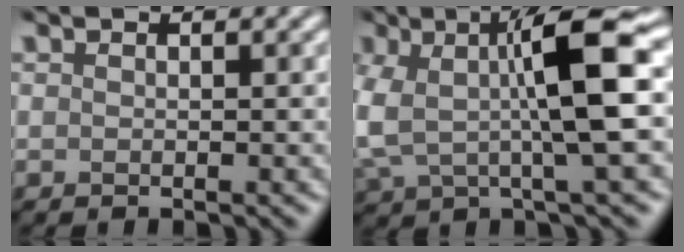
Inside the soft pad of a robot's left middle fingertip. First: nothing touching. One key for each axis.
{"total": 8.6, "fx": 0.6, "fy": 2.1, "fz": 8.3, "tx": -0.153, "ty": 0.009, "tz": 0.009}